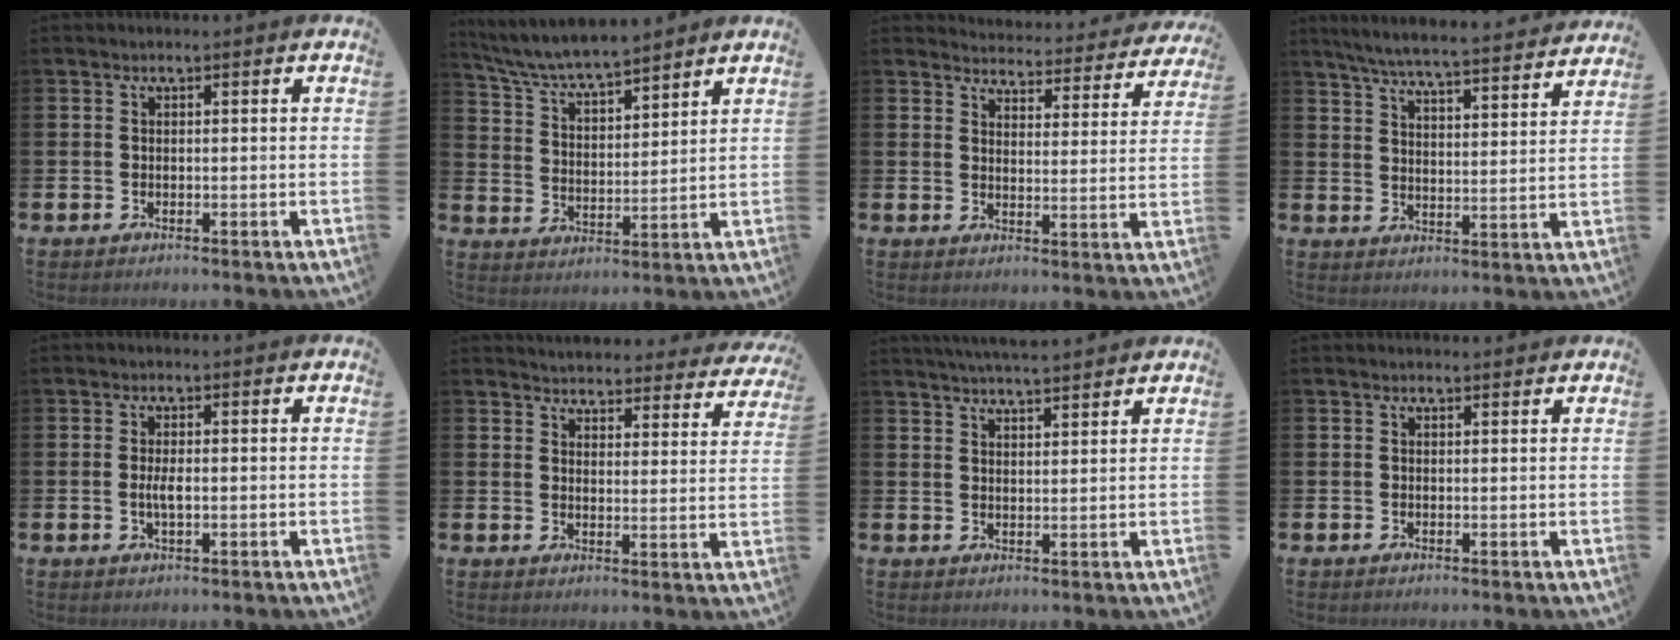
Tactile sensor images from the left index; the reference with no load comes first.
{"total": 6.5, "force": [6.3, 0.5, 1.4], "torque": [-0.059, -0.039, 0.112]}
{"total": 3.9, "force": [3.8, 0.7, 0.2], "torque": [-0.012, -0.036, 0.060]}
{"total": 6.3, "force": [6.0, 0.1, 1.9], "torque": [-0.056, -0.046, 0.101]}
{"total": 2.2, "force": [-0.1, 0.7, 2.1], "torque": [-0.039, 0.001, -0.004]}
{"total": 4.0, "force": [3.9, 0.7, -0.1], "torque": [-0.016, -0.032, 0.067]}
{"total": 4.3, "force": [4.3, 0.0, 0.6], "torque": [-0.021, -0.018, 0.079]}
{"total": 0.7, "force": [0.6, 0.1, 0.2], "torque": [0.004, -0.001, 0.009]}